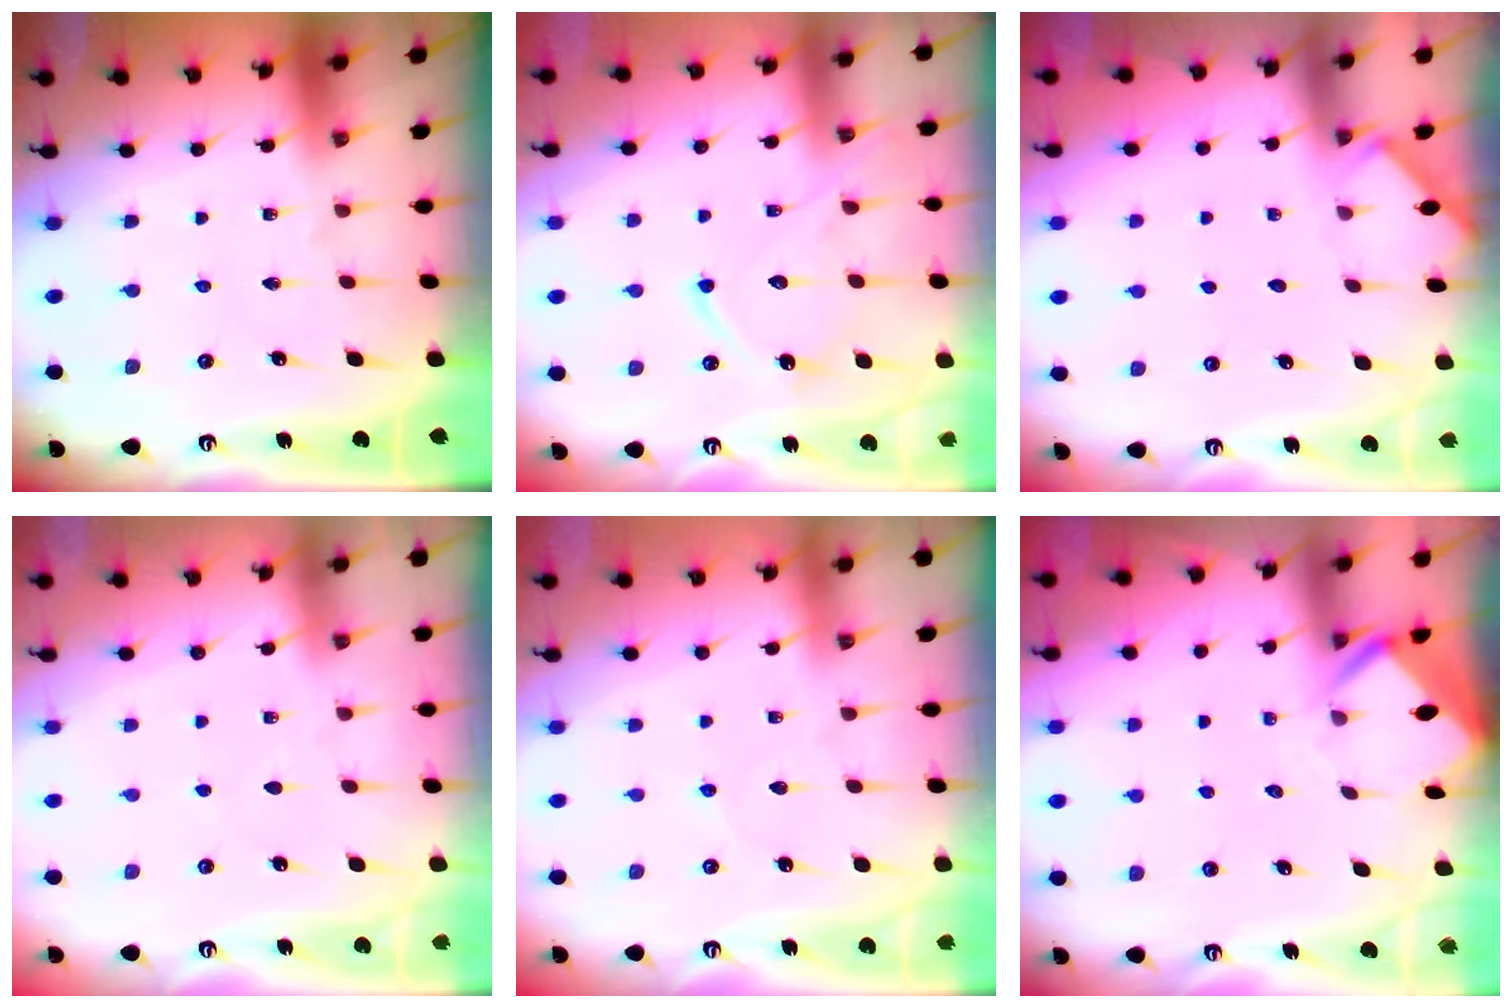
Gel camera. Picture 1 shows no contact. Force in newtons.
{"total": 12.8, "press": 12.8, "slide": 1.2}
{"total": 3.1, "press": 3.0, "slide": 0.3}
{"total": 3.0, "press": 3.0, "slide": 0.5}
{"total": 3.3, "press": 3.3, "slide": 0.5}
{"total": 3.0, "press": 3.0, "slide": 0.2}